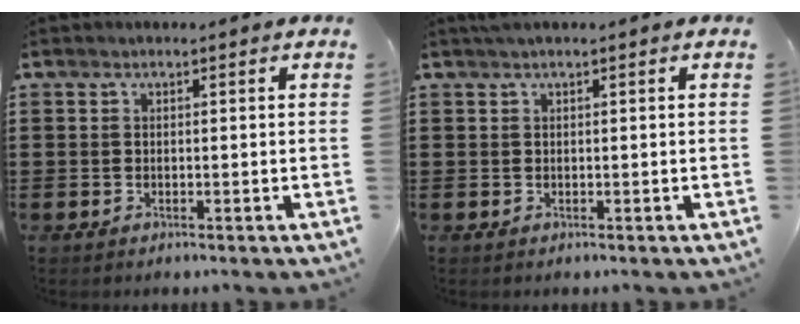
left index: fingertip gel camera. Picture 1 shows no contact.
{"total": 0.9, "force": [0.6, 0.0, 0.6], "torque": [-0.013, 0.001, 0.013]}